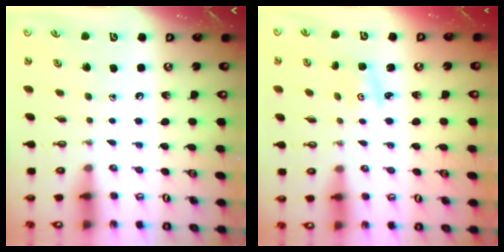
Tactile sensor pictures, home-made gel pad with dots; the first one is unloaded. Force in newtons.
{"total": 2.3, "press": 2.3, "slide": 0.3}